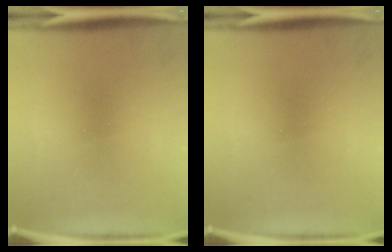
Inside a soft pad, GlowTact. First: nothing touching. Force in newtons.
{"total": 0.0}